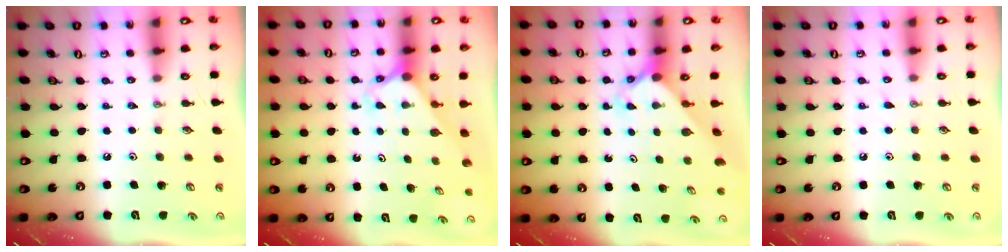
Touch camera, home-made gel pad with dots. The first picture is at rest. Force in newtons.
{"total": 2.4, "press": 2.4, "slide": 0.2}
{"total": 2.4, "press": 2.4, "slide": 0.3}
{"total": 5.1, "press": 5.0, "slide": 0.5}